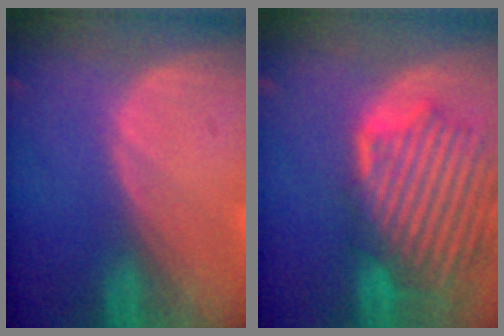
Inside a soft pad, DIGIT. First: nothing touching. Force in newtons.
{"total": 12.5, "press": 11.5, "slide": 5.0}